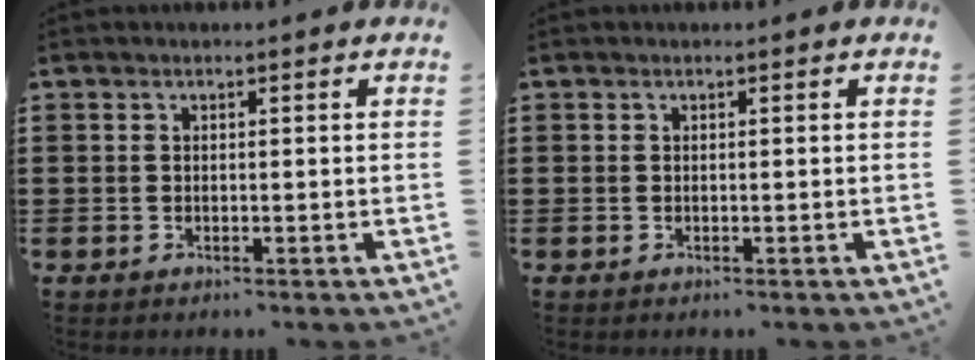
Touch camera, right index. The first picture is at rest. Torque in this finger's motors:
{"motor_torque": [-0.13, 0.85, 0.00, 0.00]}